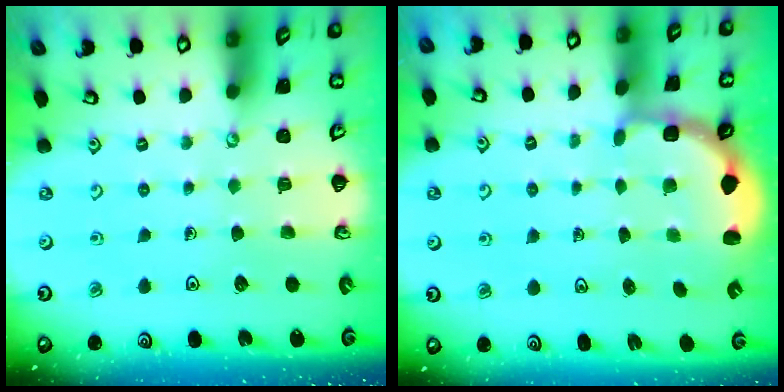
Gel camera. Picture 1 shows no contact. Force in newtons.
{"total": 2.7, "press": 2.3, "slide": 1.4}